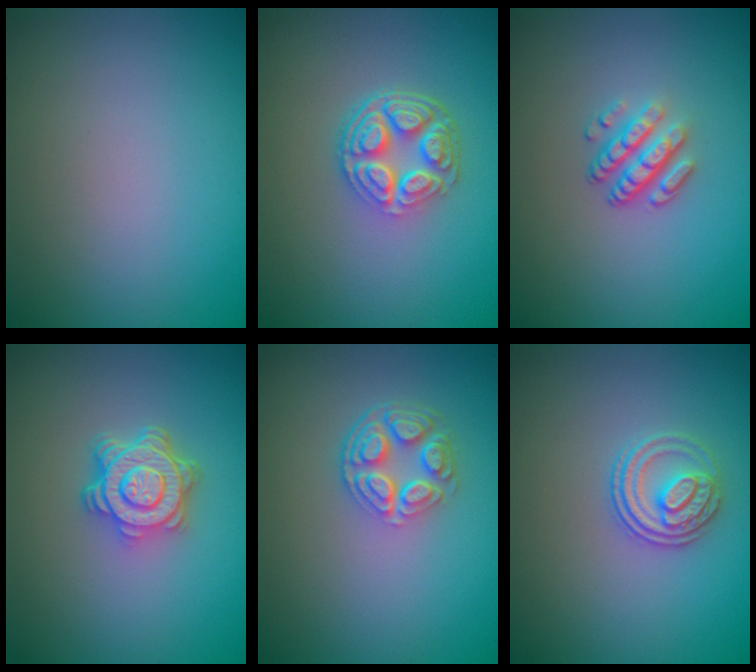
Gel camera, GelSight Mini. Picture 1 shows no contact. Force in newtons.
{"total": 5.2, "press": 3.8, "slide": 3.6}
{"total": 3.2, "press": 2.3, "slide": 2.2}
{"total": 4.8, "press": 3.7, "slide": 3.1}
{"total": 4.2, "press": 3.1, "slide": 2.8}
{"total": 2.8, "press": 2.7, "slide": 1.0}